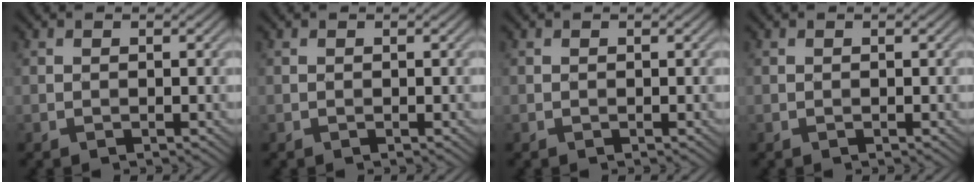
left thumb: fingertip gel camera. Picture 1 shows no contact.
{"total": 0.0}
{"total": 0.0}
{"total": 0.0}